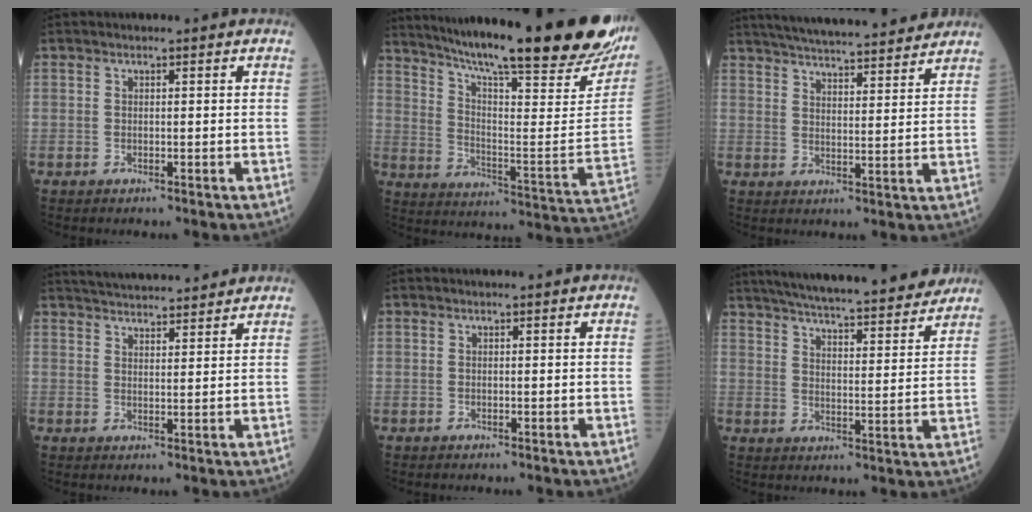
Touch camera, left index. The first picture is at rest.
{"total": 34.2, "force": [27.4, 3.2, 20.1], "torque": [-0.283, -0.074, 0.373]}
{"total": 20.3, "force": [18.3, 2.9, 8.2], "torque": [-0.136, 0.027, 0.266]}
{"total": 14.2, "force": [13.2, 2.3, 4.7], "torque": [-0.076, 0.029, 0.199]}
{"total": 0.0}
{"total": 24.2, "force": [21.6, 3.2, 10.5], "torque": [-0.171, -0.003, 0.299]}